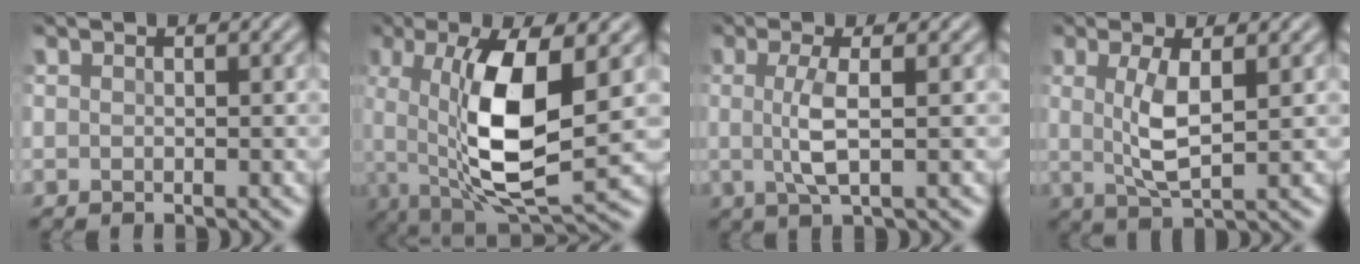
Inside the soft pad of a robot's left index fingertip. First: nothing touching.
{"total": 10.1, "force": [0.2, 3.4, 9.5], "torque": [-0.188, -0.007, 0.005]}
{"total": 3.1, "force": [0.0, 0.3, 3.1], "torque": [-0.068, 0.001, 0.001]}
{"total": 3.6, "force": [0.5, 0.6, 3.6], "torque": [-0.080, -0.001, 0.013]}